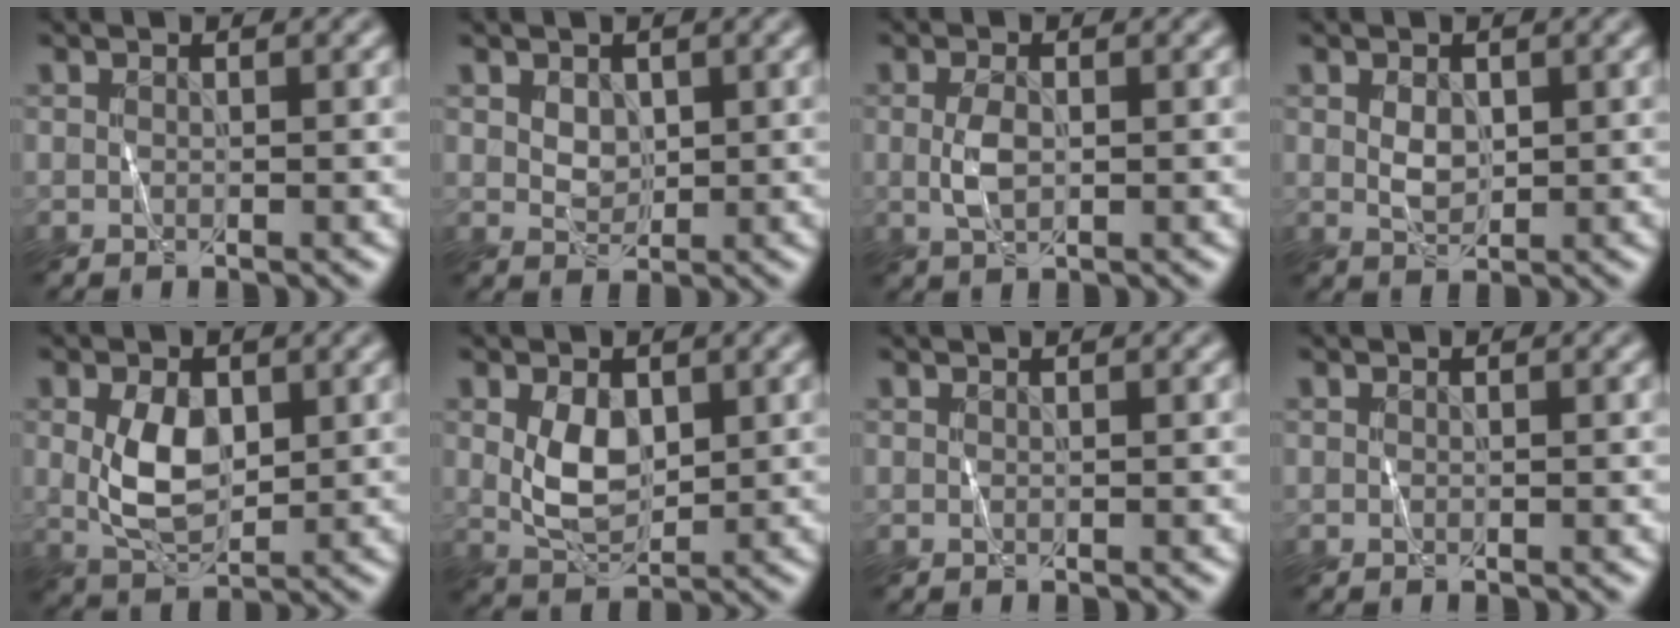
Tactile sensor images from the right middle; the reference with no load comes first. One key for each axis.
{"total": 1.4, "fx": 0.6, "fy": 1.2, "fz": 0.5, "tx": -0.016, "ty": -0.001, "tz": 0.018}
{"total": 1.9, "fx": 0.1, "fy": 1.0, "fz": 1.6, "tx": -0.045, "ty": 0.001, "tz": 0.003}
{"total": 1.5, "fx": 0.5, "fy": 1.1, "fz": 0.9, "tx": -0.025, "ty": -0.002, "tz": 0.015}
{"total": 4.2, "fx": 0.6, "fy": 2.6, "fz": 3.2, "tx": -0.076, "ty": 0.001, "tz": 0.018}
{"total": 3.5, "fx": 0.8, "fy": 2.3, "fz": 2.5, "tx": -0.063, "ty": -0.002, "tz": 0.023}
{"total": 0.6, "fx": 0.4, "fy": 0.2, "fz": 0.3, "tx": -0.001, "ty": 0.001, "tz": 0.001}
{"total": 0.0}